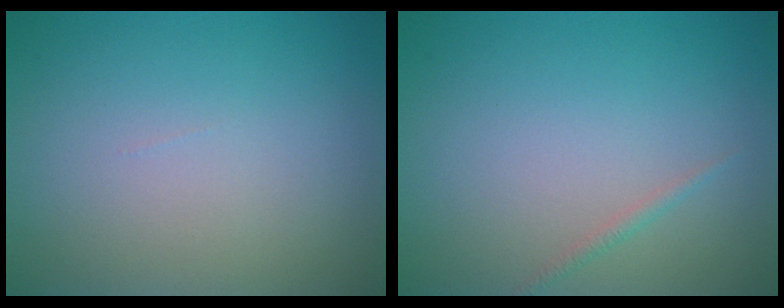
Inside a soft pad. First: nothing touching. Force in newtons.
{"total": 0.7, "press": 0.7, "slide": 0.0}